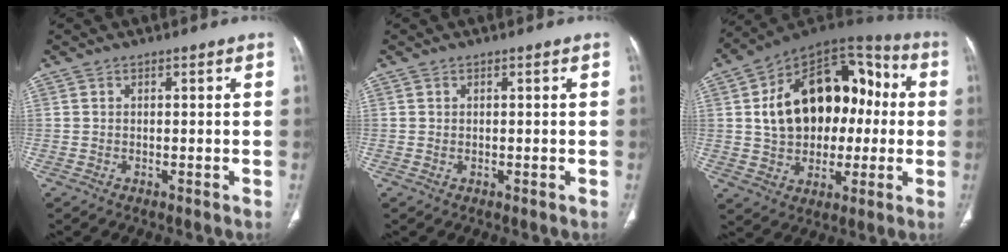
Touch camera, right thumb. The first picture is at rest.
{"total": 0.0}
{"total": 23.7, "force": [1.9, 16.1, 17.2], "torque": [-0.246, 0.038, 0.035]}